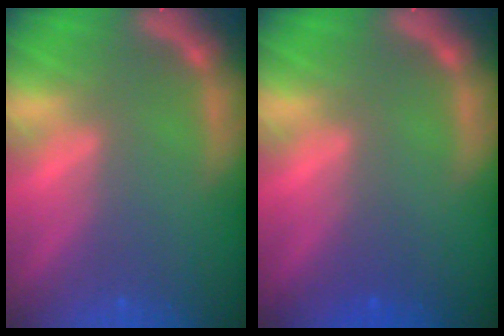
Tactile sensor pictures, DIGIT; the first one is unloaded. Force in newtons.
{"total": 0.9}